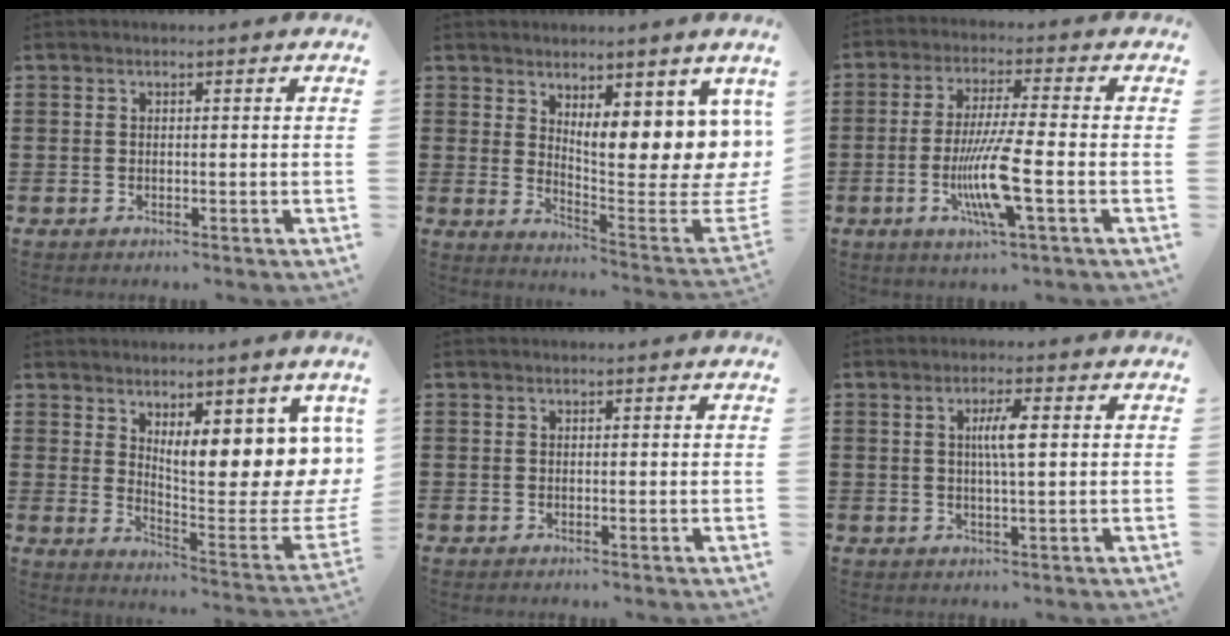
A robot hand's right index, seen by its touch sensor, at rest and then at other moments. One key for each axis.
{"total": 8.7, "fx": 5.0, "fy": 3.1, "fz": 6.5, "tx": -0.086, "ty": -0.068, "tz": 0.086}
{"total": 10.2, "fx": -2.8, "fy": 1.2, "fz": 9.7, "tx": -0.200, "ty": -0.018, "tz": -0.057}
{"total": 9.6, "fx": 5.0, "fy": 3.3, "fz": 7.4, "tx": -0.102, "ty": -0.071, "tz": 0.086}
{"total": 0.0}
{"total": 4.0, "fx": 0.6, "fy": 0.5, "fz": 3.9, "tx": -0.075, "ty": 0.000, "tz": 0.006}